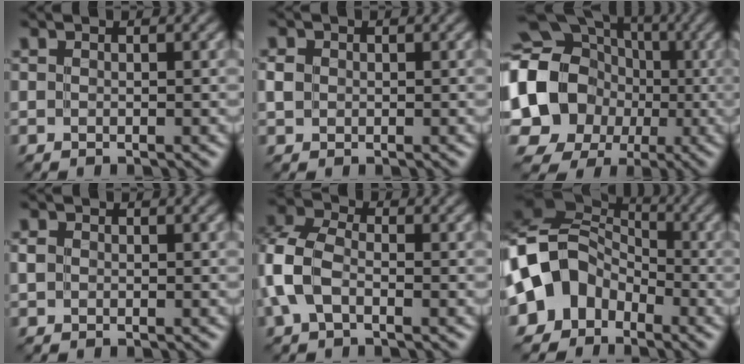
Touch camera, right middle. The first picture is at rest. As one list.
[{"total": 1.2, "force": [-0.2, 1.1, 0.5], "torque": [-0.008, -0.003, -0.005]}, {"total": 15.4, "force": [-1.4, 13.6, 7.2], "torque": [-0.139, -0.014, -0.053]}, {"total": 0.8, "force": [-0.2, 0.7, 0.3], "torque": [-0.006, -0.001, -0.006]}, {"total": 4.7, "force": [-1.2, 3.1, 3.2], "torque": [-0.084, 0.006, -0.038]}, {"total": 8.2, "force": [-3.5, 6.5, 3.6], "torque": [-0.062, 0.005, -0.088]}]